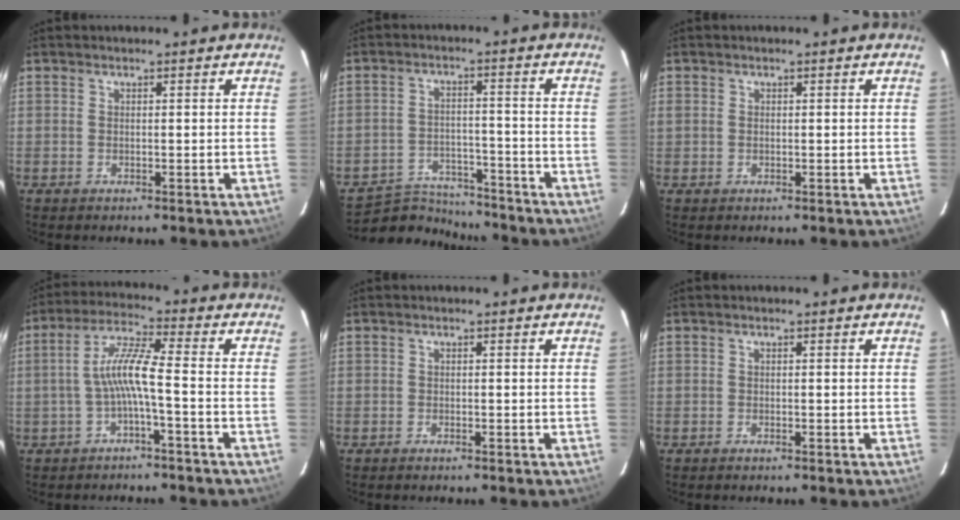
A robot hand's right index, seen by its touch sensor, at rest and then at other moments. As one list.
[{"total": 10.2, "force": [-9.6, 3.1, 1.5], "torque": [-0.054, 0.011, -0.146]}, {"total": 0.8, "force": [0.0, 0.7, 0.4], "torque": [-0.006, 0.001, -0.002]}, {"total": 6.6, "force": [-2.2, -0.1, 6.2], "torque": [-0.142, 0.015, -0.040]}, {"total": 0.8, "force": [-0.7, 0.2, 0.3], "torque": [-0.008, -0.001, -0.016]}, {"total": 0.6, "force": [-0.6, 0.1, 0.1], "torque": [-0.003, -0.001, -0.012]}]